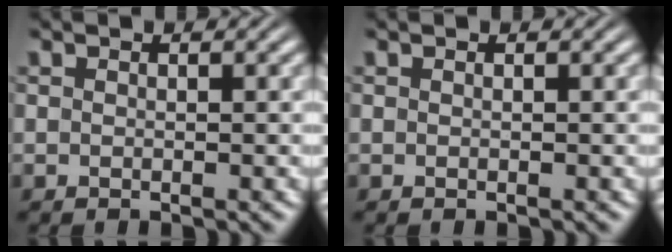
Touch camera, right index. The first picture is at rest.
{"total": 0.0}